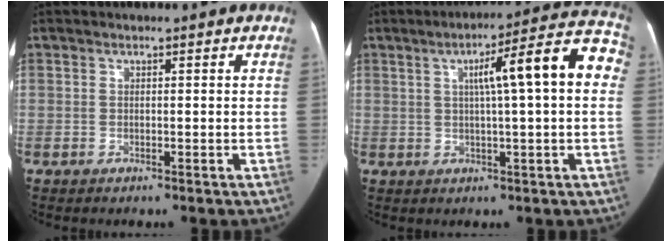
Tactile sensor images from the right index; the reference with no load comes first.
{"total": 13.1, "force": [2.5, 0.9, 12.8], "torque": [-0.171, 0.037, 0.026]}